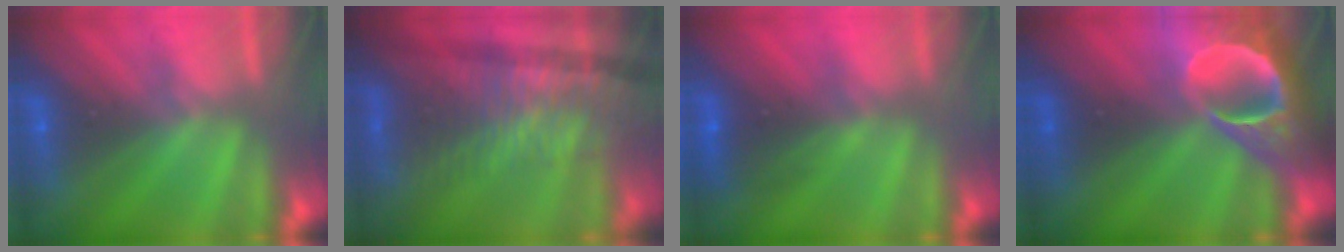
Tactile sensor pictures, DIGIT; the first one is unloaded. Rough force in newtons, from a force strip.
{"total": 3.4}
{"total": 2.8}
{"total": 8.9}